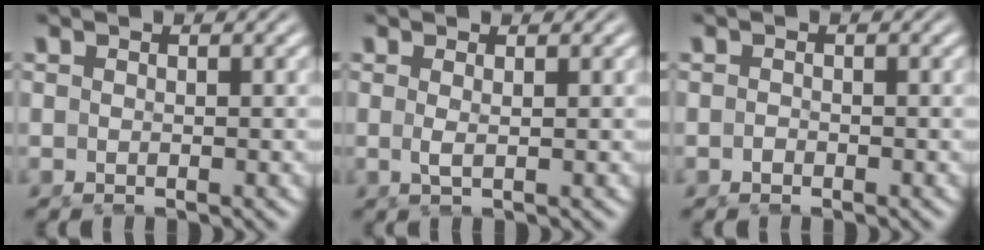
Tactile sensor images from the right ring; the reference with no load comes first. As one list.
[{"total": 1.3, "force": [0.2, -0.9, 0.9], "torque": [-0.017, -0.008, 0.010]}, {"total": 0.5, "force": [-0.5, -0.2, -0.1], "torque": [0.002, -0.002, -0.009]}]